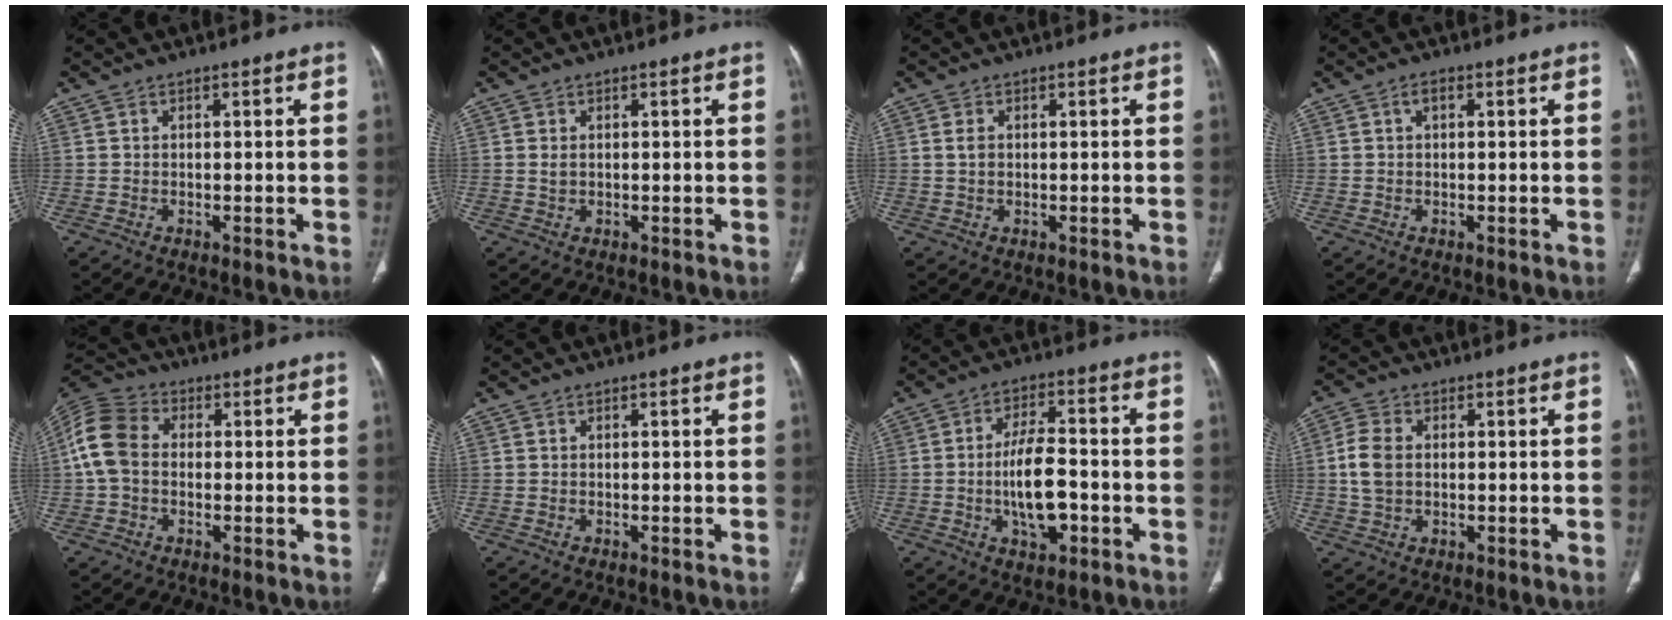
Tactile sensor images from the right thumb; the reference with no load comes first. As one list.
[{"total": 1.1, "force": [0.3, 0.7, 0.8], "torque": [-0.016, -0.002, 0.008]}, {"total": 1.9, "force": [0.3, 1.3, 1.4], "torque": [-0.027, 0.000, 0.008]}, {"total": 1.3, "force": [0.4, 0.7, 1.0], "torque": [-0.018, 0.008, 0.006]}, {"total": 9.7, "force": [0.2, 7.3, 6.5], "torque": [-0.134, 0.028, -0.008]}, {"total": 0.0}, {"total": 10.2, "force": [-2.3, 4.6, 8.8], "torque": [-0.146, 0.018, -0.040]}, {"total": 6.0, "force": [0.4, 4.1, 4.4], "torque": [-0.101, 0.007, 0.007]}]